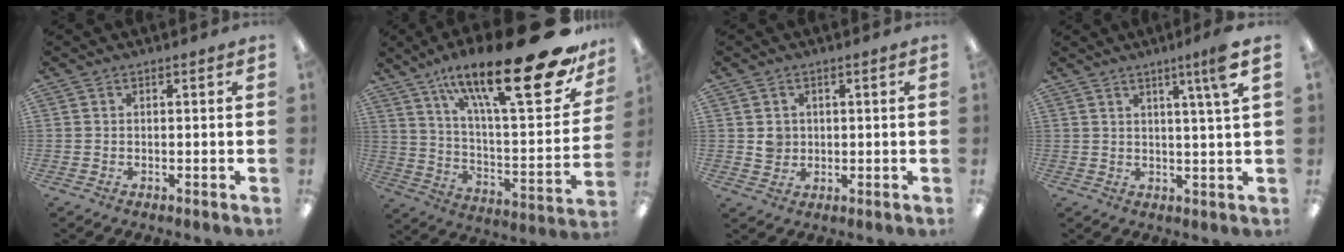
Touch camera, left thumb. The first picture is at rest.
{"total": 28.1, "force": [17.0, 7.2, 21.2], "torque": [-0.314, -0.107, 0.271]}
{"total": 3.2, "force": [0.8, 3.0, 0.8], "torque": [-0.005, -0.002, 0.010]}
{"total": 6.4, "force": [3.7, -0.5, 5.2], "torque": [-0.085, -0.009, 0.055]}